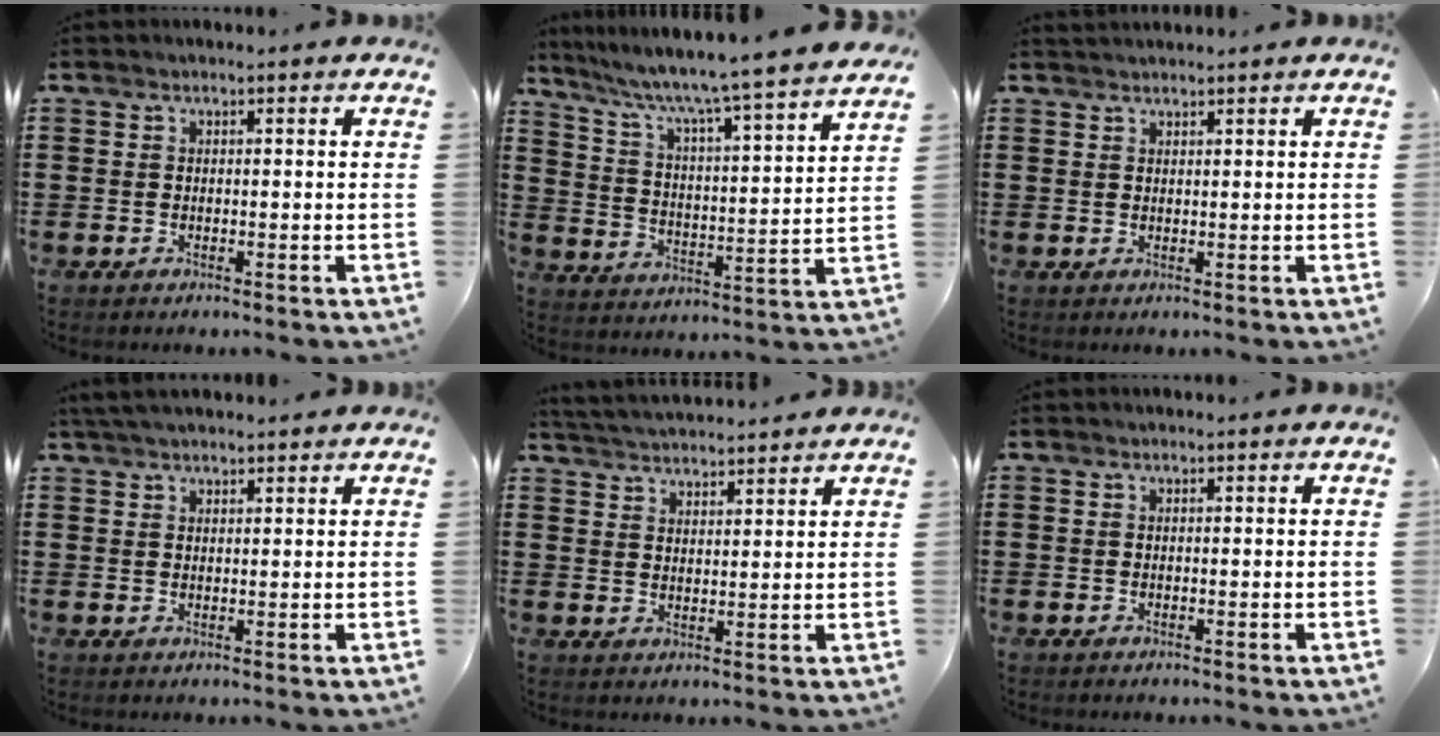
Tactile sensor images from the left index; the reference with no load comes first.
{"total": 5.9, "force": [5.0, -0.9, 2.9], "torque": [-0.081, -0.054, 0.071]}
{"total": 1.1, "force": [1.1, 0.0, 0.1], "torque": [-0.003, -0.001, 0.021]}
{"total": 2.7, "force": [2.4, 0.4, 1.1], "torque": [-0.028, 0.003, 0.047]}
{"total": 3.3, "force": [3.3, -0.2, -0.1], "torque": [-0.012, -0.016, 0.058]}
{"total": 0.0}